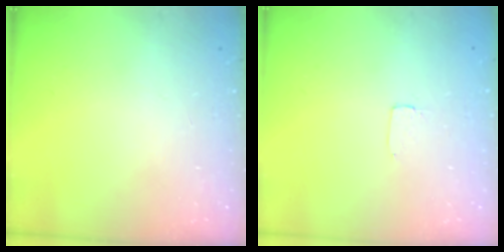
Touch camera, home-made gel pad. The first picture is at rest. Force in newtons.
{"total": 1.7, "press": 1.7, "slide": 0.1}